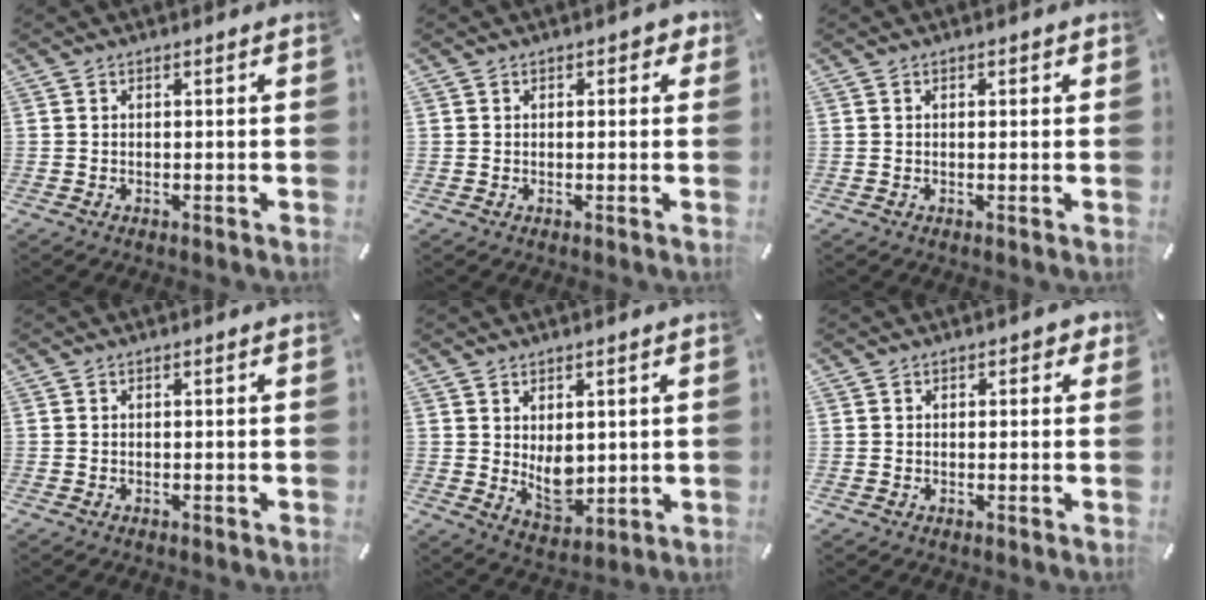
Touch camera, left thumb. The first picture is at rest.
{"total": 2.4, "force": [0.7, 2.2, 0.7], "torque": [0.001, 0.001, 0.010]}
{"total": 0.6, "force": [0.1, 0.5, 0.3], "torque": [-0.006, 0.004, 0.001]}
{"total": 0.0}
{"total": 7.4, "force": [1.4, 5.6, 4.7], "torque": [-0.046, -0.017, 0.027]}
{"total": 2.2, "force": [0.7, 2.0, 0.5], "torque": [0.004, 0.000, 0.010]}